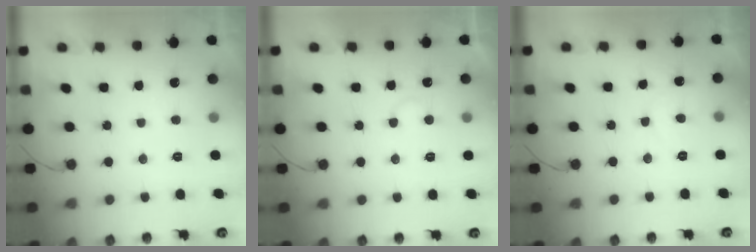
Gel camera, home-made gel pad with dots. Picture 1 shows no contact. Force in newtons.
{"total": 3.2, "press": 3.2, "slide": 0.3}
{"total": 4.8, "press": 4.8, "slide": 0.5}